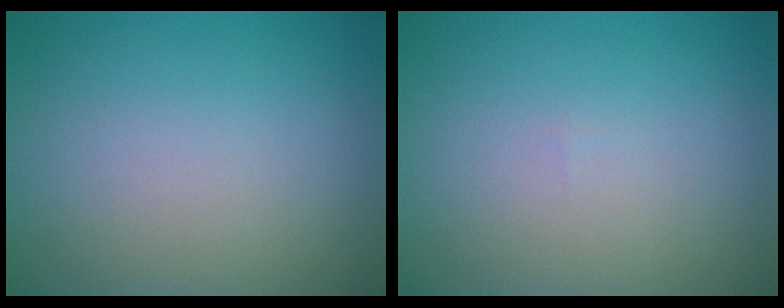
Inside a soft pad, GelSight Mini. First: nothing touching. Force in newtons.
{"total": 0.0}